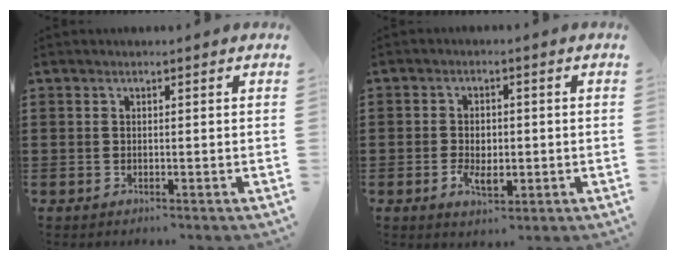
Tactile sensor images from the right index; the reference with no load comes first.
{"total": 3.7, "force": [-0.9, 2.1, 2.9], "torque": [-0.057, 0.001, -0.014]}